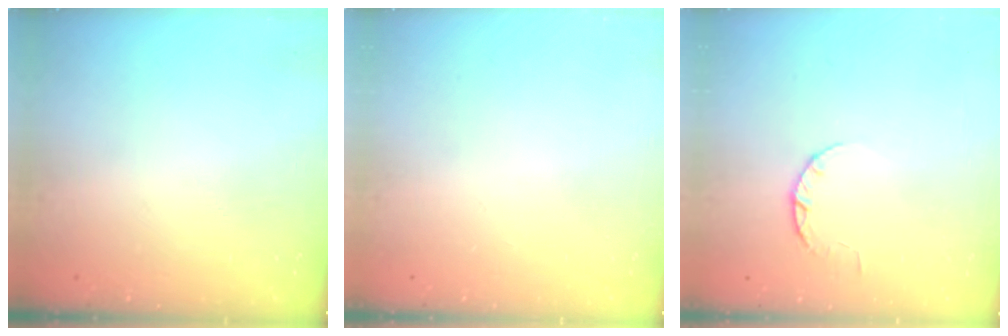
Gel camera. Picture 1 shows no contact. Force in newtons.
{"total": 0.0}
{"total": 3.3, "press": 3.3, "slide": 0.5}